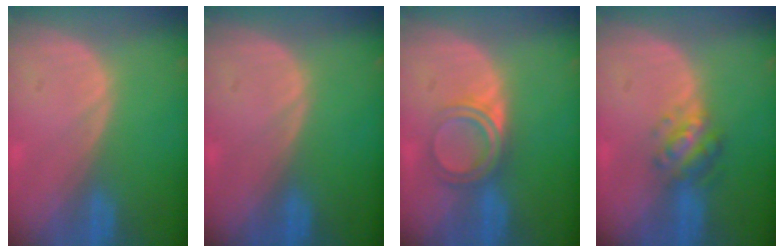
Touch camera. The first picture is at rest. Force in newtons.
{"total": 0.0}
{"total": 4.7, "press": 4.2, "slide": 2.1}
{"total": 4.9, "press": 4.5, "slide": 2.0}